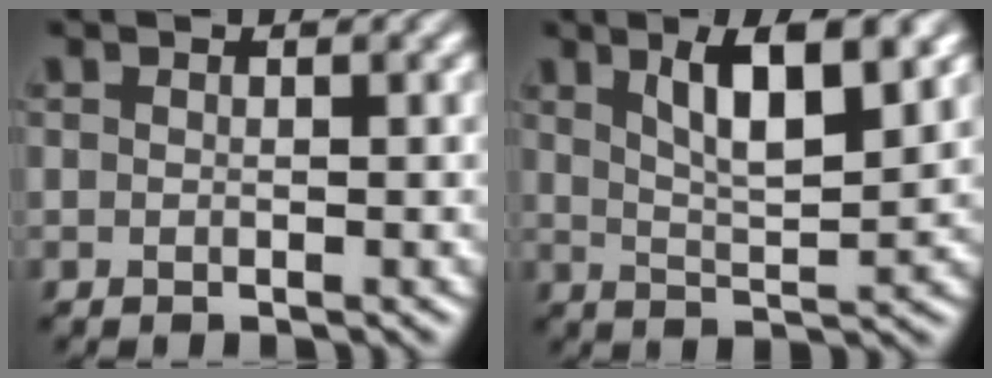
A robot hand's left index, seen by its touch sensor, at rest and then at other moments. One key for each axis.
{"total": 6.7, "fx": 3.3, "fy": 1.9, "fz": 5.5, "tx": -0.085, "ty": 0.003, "tz": 0.055}